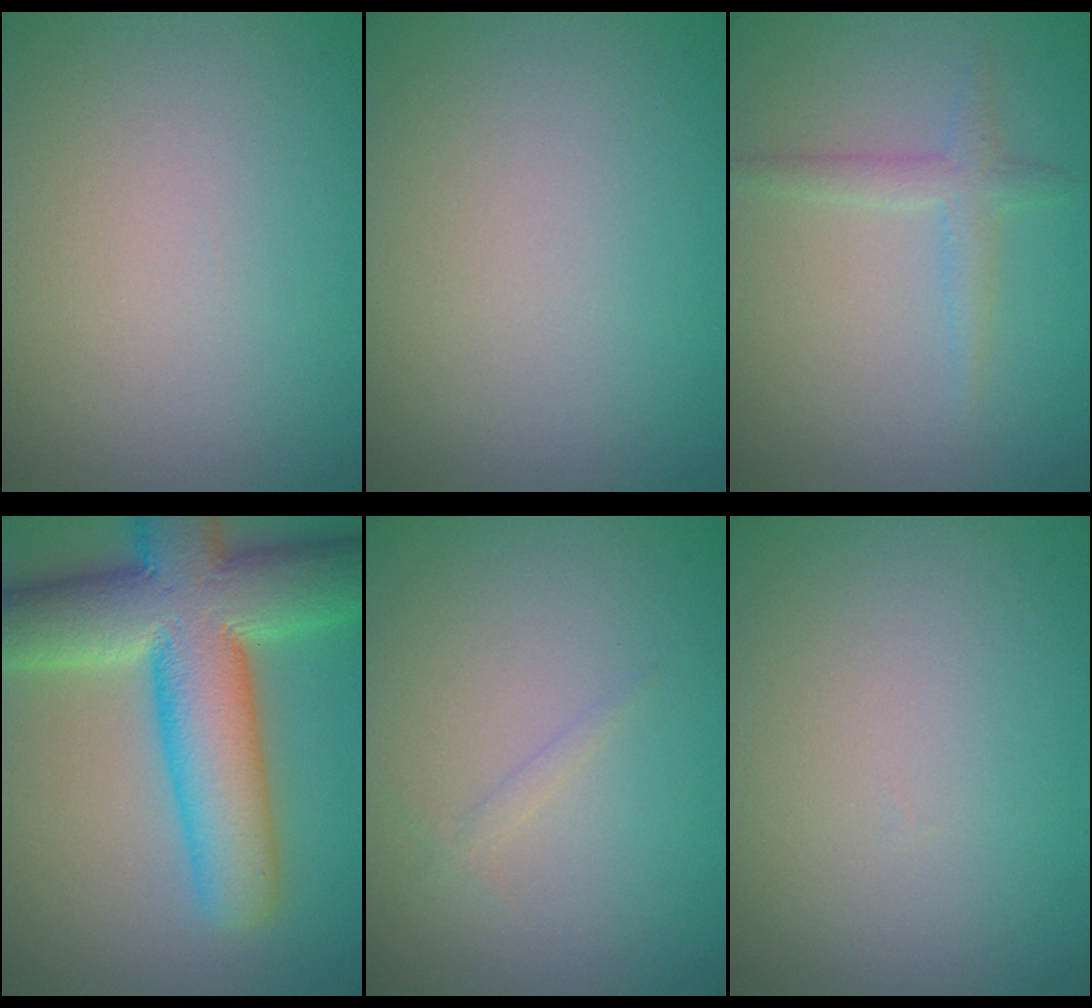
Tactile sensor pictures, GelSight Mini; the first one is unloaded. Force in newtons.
{"total": 0.0}
{"total": 1.9, "press": 1.9, "slide": 0.1}
{"total": 12.9, "press": 12.9, "slide": 0.6}
{"total": 0.6, "press": 0.6, "slide": 0.1}
{"total": 0.0}